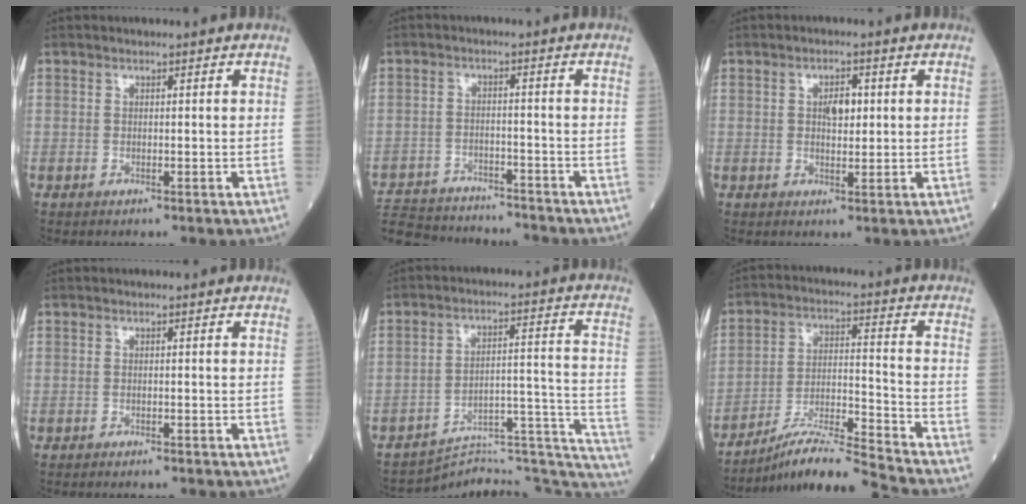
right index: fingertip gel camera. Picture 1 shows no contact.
{"total": 15.5, "force": [-14.4, 3.5, 4.2], "torque": [-0.093, 0.006, -0.212]}
{"total": 3.3, "force": [0.7, 1.5, 2.8], "torque": [-0.044, 0.002, 0.010]}
{"total": 1.9, "force": [-1.8, 0.1, 0.5], "torque": [-0.006, -0.002, -0.023]}
{"total": 20.3, "force": [-19.7, 3.5, 3.6], "torque": [0.005, 0.067, -0.255]}
{"total": 11.8, "force": [-10.9, -2.1, 4.0], "torque": [-0.067, 0.008, -0.195]}